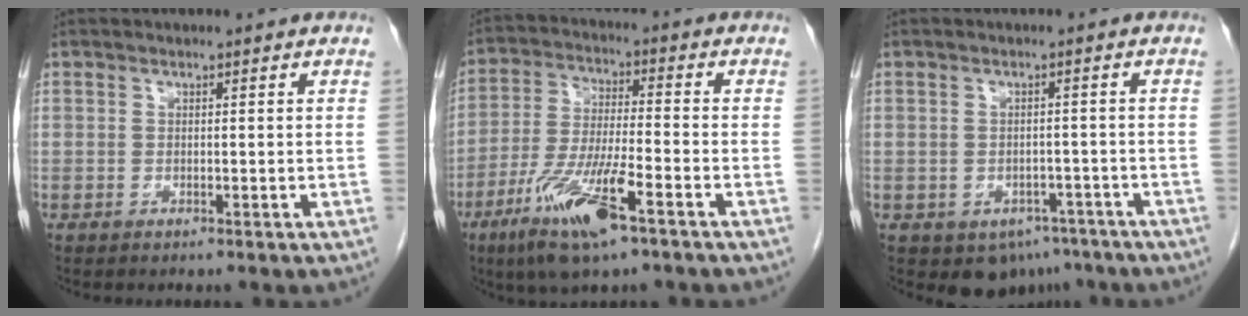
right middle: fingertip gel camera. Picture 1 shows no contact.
{"total": 12.5, "force": [-6.9, 1.6, 10.3], "torque": [-0.212, -0.024, -0.124]}
{"total": 5.9, "force": [-3.8, 4.2, 1.6], "torque": [-0.007, 0.008, -0.044]}